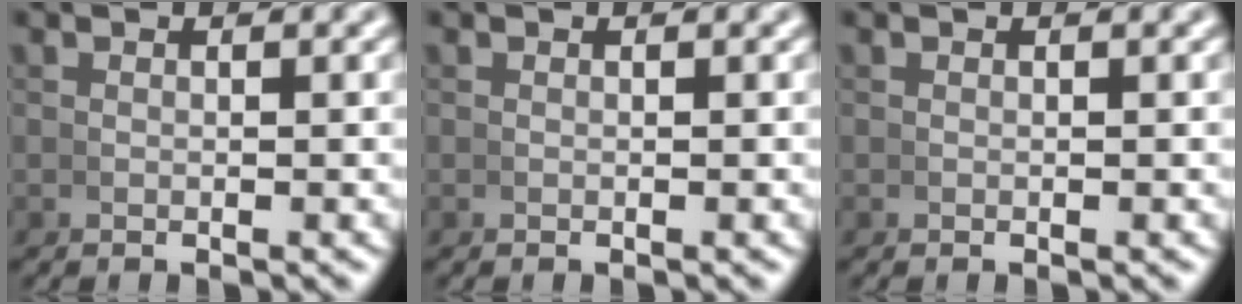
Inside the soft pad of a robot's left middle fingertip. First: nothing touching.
{"total": 0.0}
{"total": 0.0}